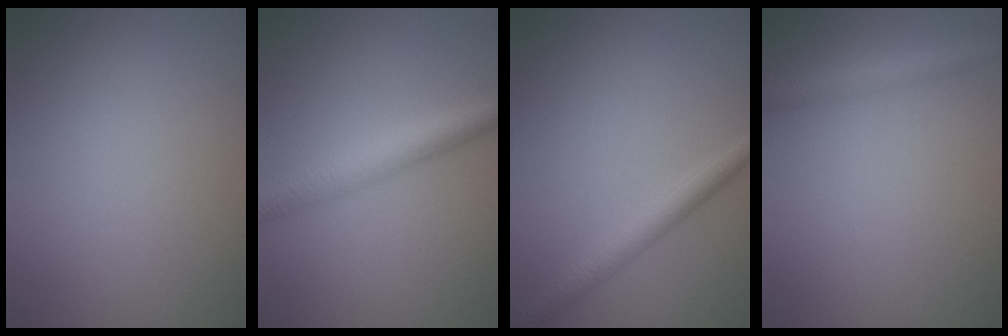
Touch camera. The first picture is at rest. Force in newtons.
{"total": 3.9, "press": 3.9, "slide": 0.1}
{"total": 2.7, "press": 2.7, "slide": 0.1}
{"total": 2.3, "press": 2.3, "slide": 0.1}